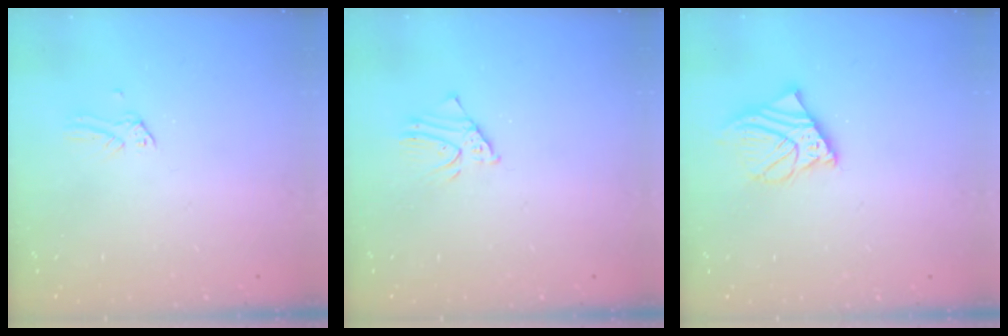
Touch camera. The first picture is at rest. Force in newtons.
{"total": 1.5, "press": 1.5, "slide": 0.1}
{"total": 9.4, "press": 9.3, "slide": 1.4}